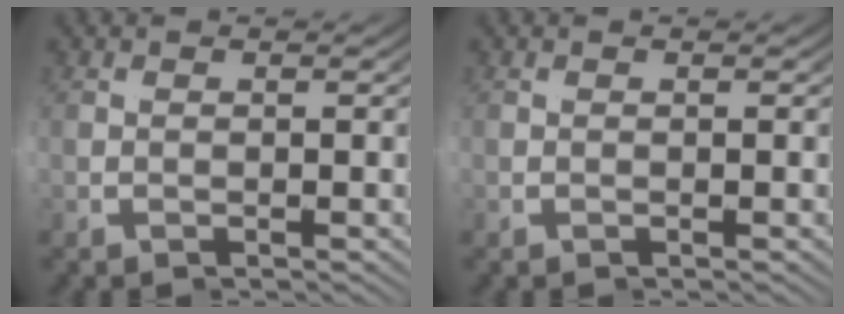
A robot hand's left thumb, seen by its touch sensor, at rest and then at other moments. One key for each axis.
{"total": 0.0}